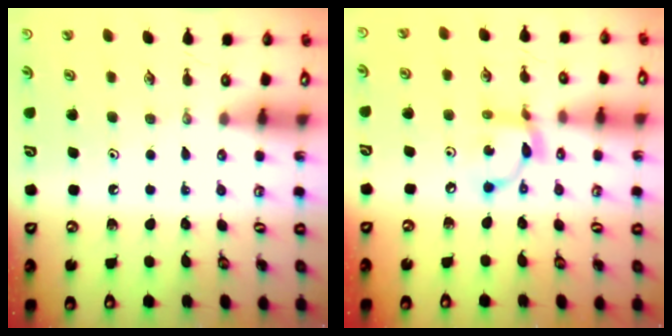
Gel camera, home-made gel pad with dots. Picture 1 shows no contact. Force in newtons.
{"total": 8.8, "press": 8.8, "slide": 0.3}